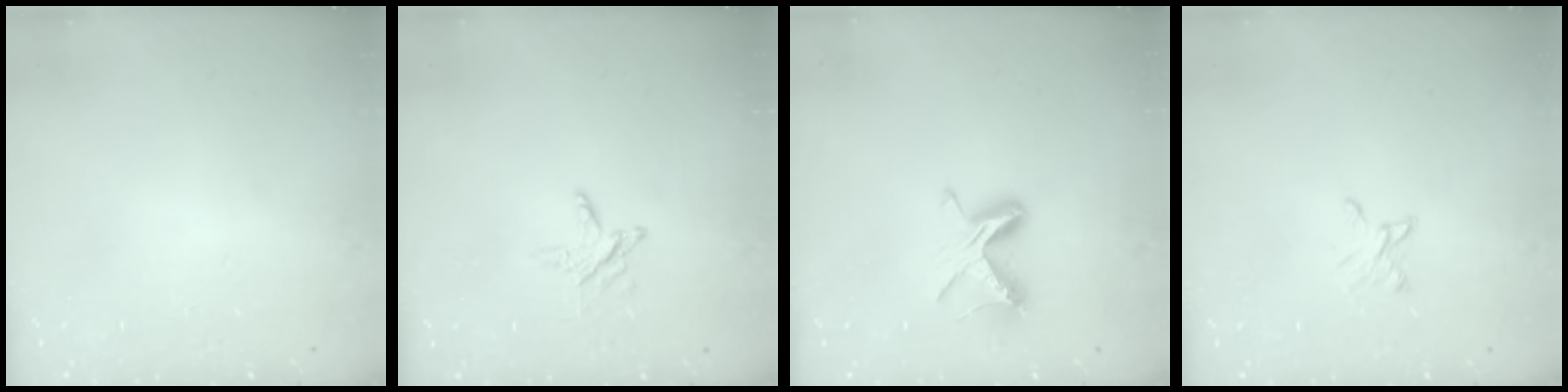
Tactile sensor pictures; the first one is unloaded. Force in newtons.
{"total": 4.5, "press": 4.5, "slide": 0.4}
{"total": 7.2, "press": 7.1, "slide": 0.7}
{"total": 3.2, "press": 3.2, "slide": 0.3}